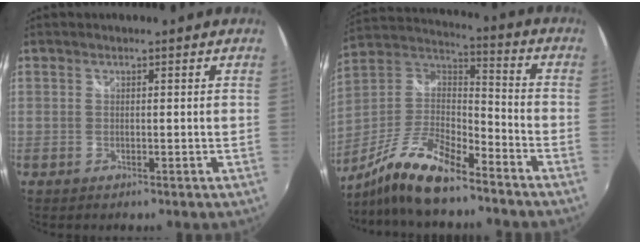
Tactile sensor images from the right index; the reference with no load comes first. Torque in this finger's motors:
{"motor_torque": [0.76, -0.69, 0.52, 0.14]}